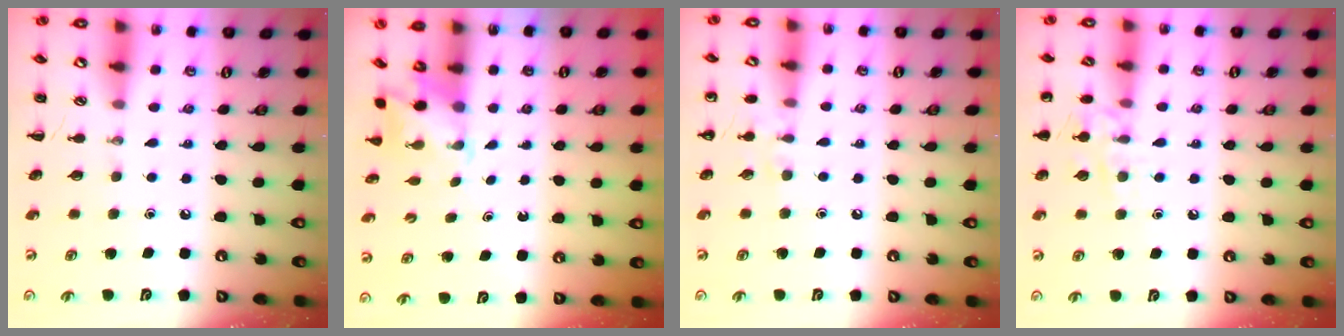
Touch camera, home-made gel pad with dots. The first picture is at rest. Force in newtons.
{"total": 1.7, "press": 1.6, "slide": 0.5}
{"total": 6.6, "press": 6.3, "slide": 1.9}
{"total": 9.9, "press": 9.8, "slide": 1.6}